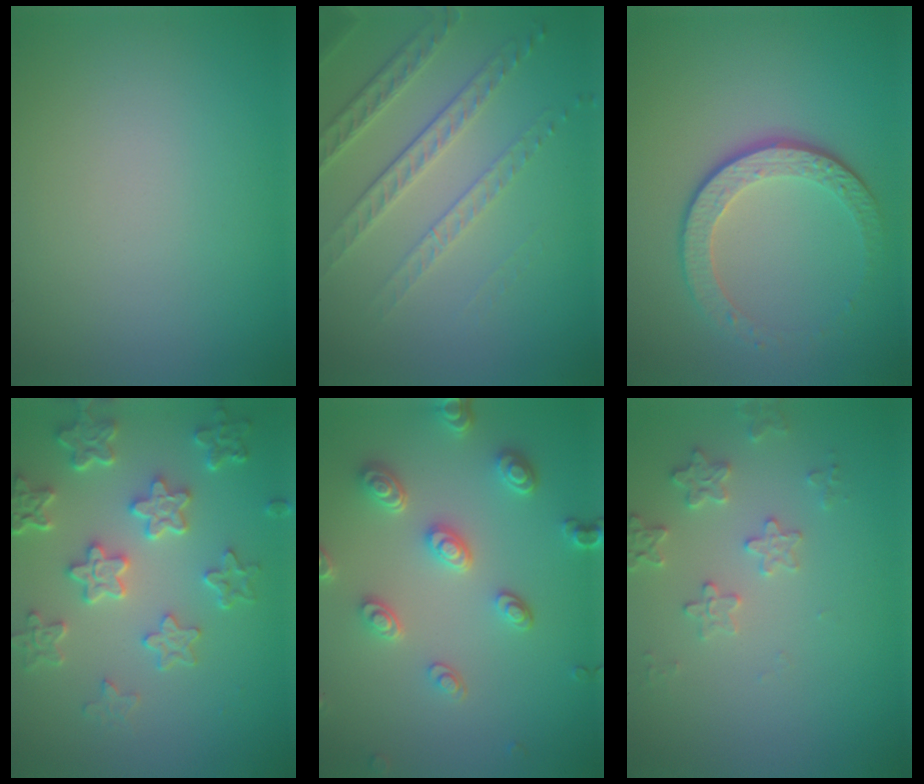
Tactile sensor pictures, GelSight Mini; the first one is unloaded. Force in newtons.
{"total": 3.6, "press": 3.4, "slide": 1.3}
{"total": 4.3, "press": 3.0, "slide": 3.1}
{"total": 5.6, "press": 4.4, "slide": 3.4}
{"total": 4.5, "press": 3.6, "slide": 2.7}
{"total": 2.5, "press": 2.4, "slide": 0.6}